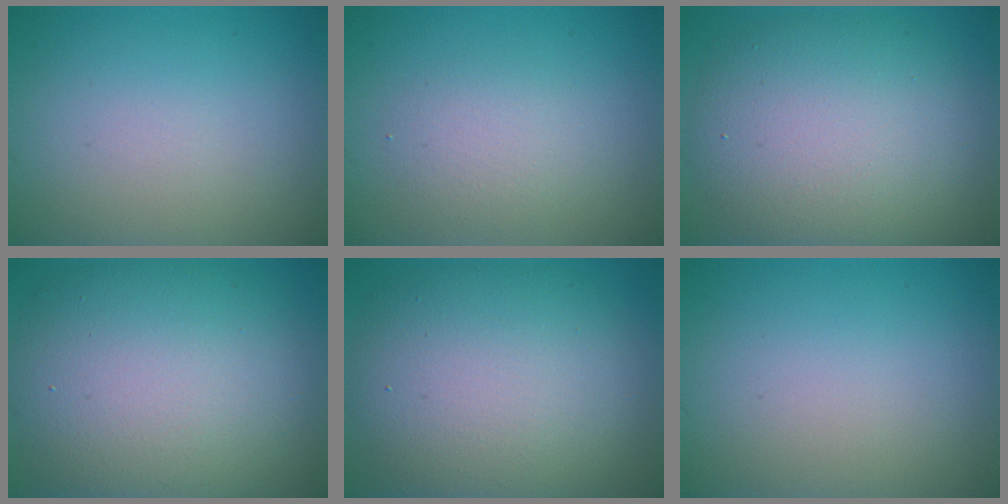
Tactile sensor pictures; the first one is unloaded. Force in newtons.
{"total": 2.1, "press": 2.1, "slide": 0.1}
{"total": 9.5, "press": 9.5, "slide": 0.4}
{"total": 12.2, "press": 12.2, "slide": 0.6}
{"total": 10.5, "press": 10.5, "slide": 0.6}
{"total": 0.0}